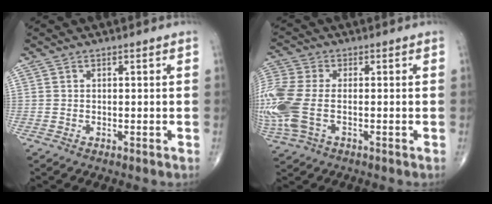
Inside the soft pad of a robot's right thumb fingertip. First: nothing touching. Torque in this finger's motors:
{"motor_torque": [0.17, 0.18, 0.98, 0.44, 0.22]}